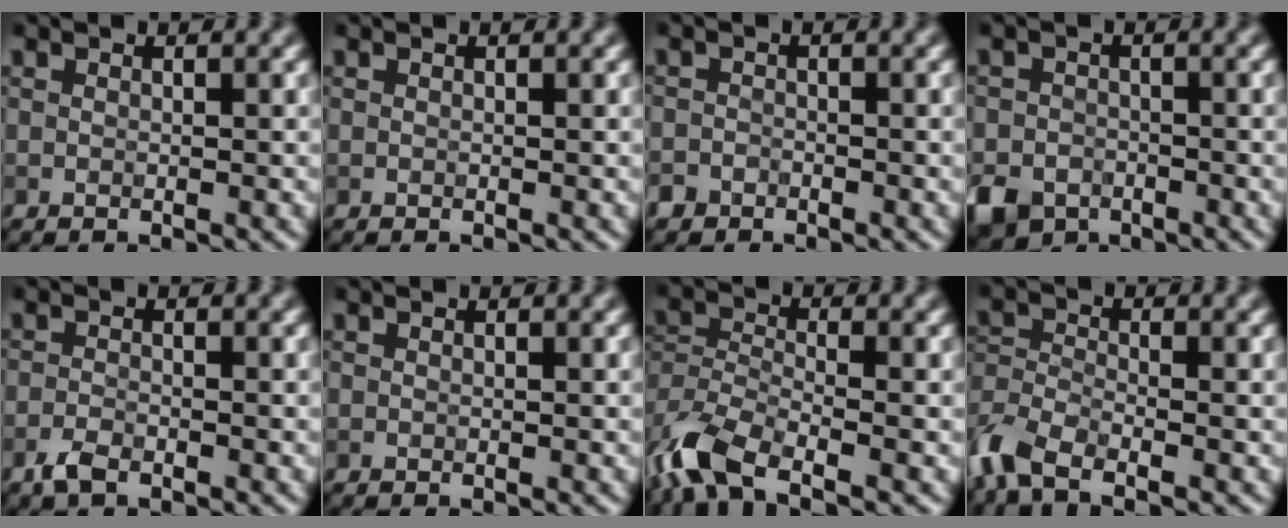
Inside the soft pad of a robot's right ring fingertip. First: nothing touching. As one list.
[{"total": 0.0}, {"total": 1.2, "force": [-1.0, 0.8, 0.0], "torque": [0.007, 0.003, -0.020]}, {"total": 4.7, "force": [-3.0, 3.1, 1.6], "torque": [-0.023, -0.006, -0.062]}, {"total": 1.7, "force": [-1.2, 0.6, 1.0], "torque": [-0.024, -0.002, -0.028]}, {"total": 0.0}, {"total": 7.0, "force": [-4.6, 2.8, 4.4], "torque": [-0.094, -0.005, -0.102]}, {"total": 5.3, "force": [-3.7, 2.1, 3.1], "torque": [-0.069, -0.005, -0.089]}]